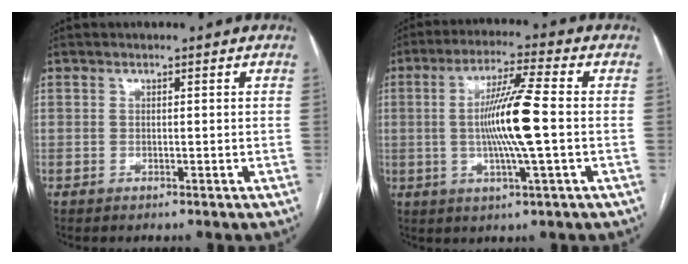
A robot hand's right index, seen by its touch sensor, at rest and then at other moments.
{"total": 10.7, "force": [-0.5, -0.3, 10.7], "torque": [-0.202, -0.001, -0.014]}